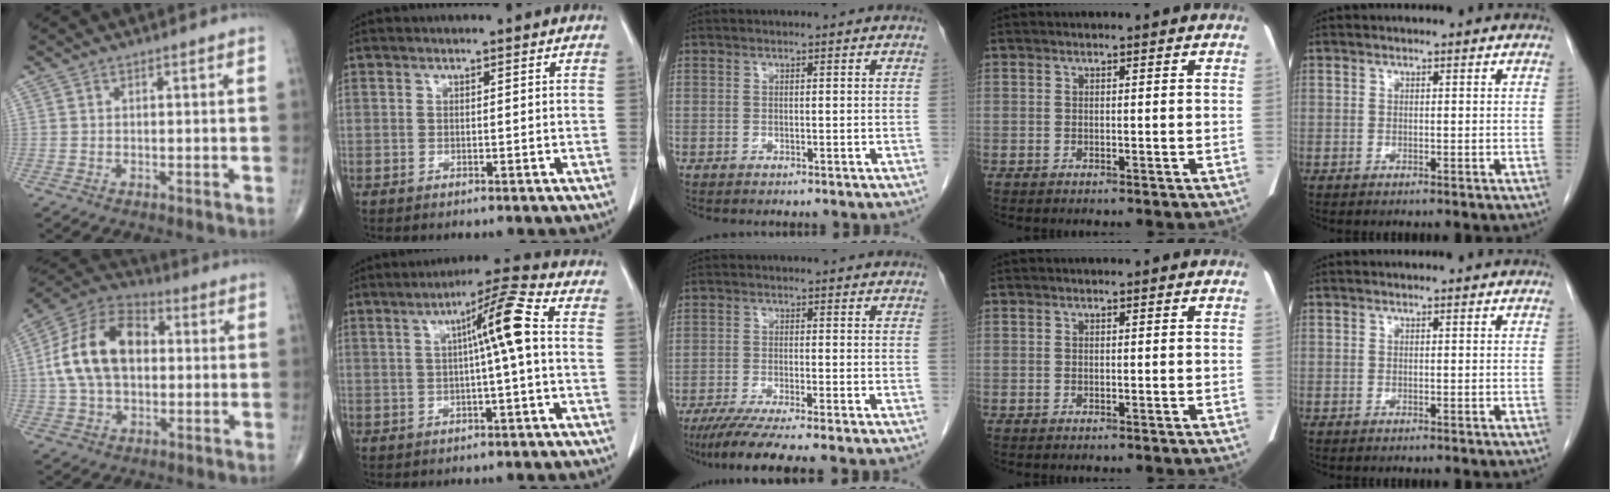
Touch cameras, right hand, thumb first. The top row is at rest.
{"thumb": {"total": 17.0, "force": [1.7, 10.9, 13.0], "torque": [-0.227, 0.028, 0.022]}, "index": {"total": 7.5, "force": [0.7, -0.4, 7.5], "torque": [-0.120, 0.016, 0.008]}, "middle": {"total": 9.3, "force": [-7.5, -0.6, 5.4], "torque": [-0.074, -0.026, -0.117]}}